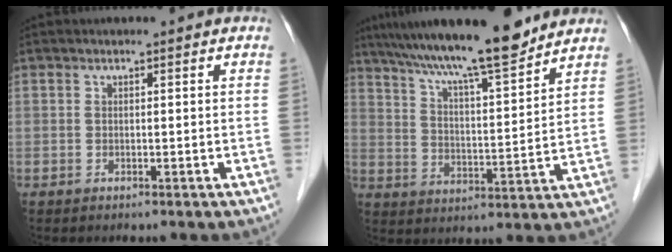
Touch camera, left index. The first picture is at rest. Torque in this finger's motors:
{"motor_torque": [0.76, -1.15, 0.78, 0.21]}